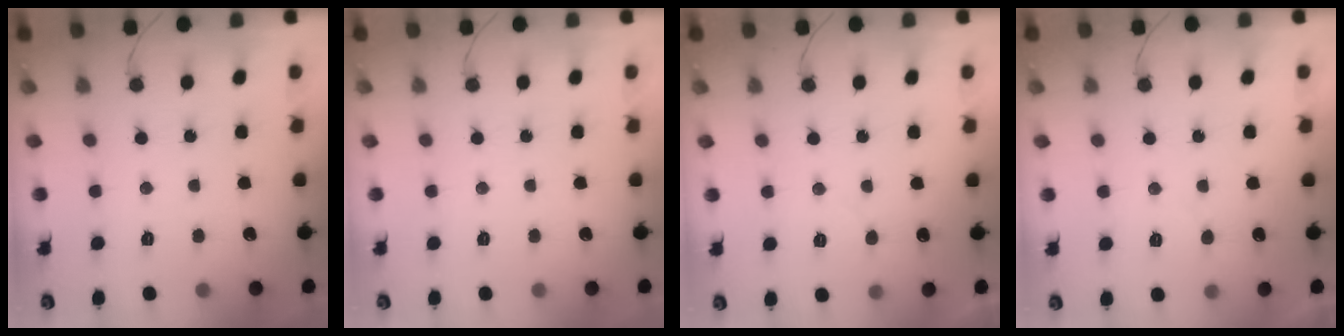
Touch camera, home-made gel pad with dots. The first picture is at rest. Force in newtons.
{"total": 0.0}
{"total": 4.7, "press": 4.7, "slide": 0.3}
{"total": 4.6, "press": 4.6, "slide": 0.2}